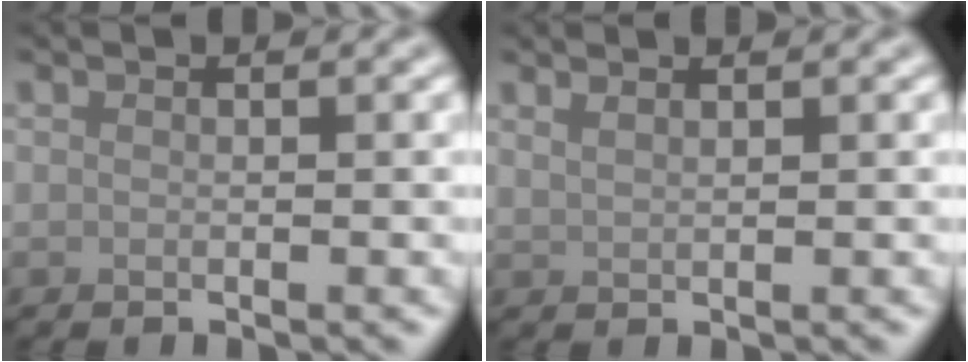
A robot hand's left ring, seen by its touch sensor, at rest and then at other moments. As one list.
[{"total": 1.3, "force": [1.1, 0.4, 0.7], "torque": [-0.009, 0.002, 0.015]}]